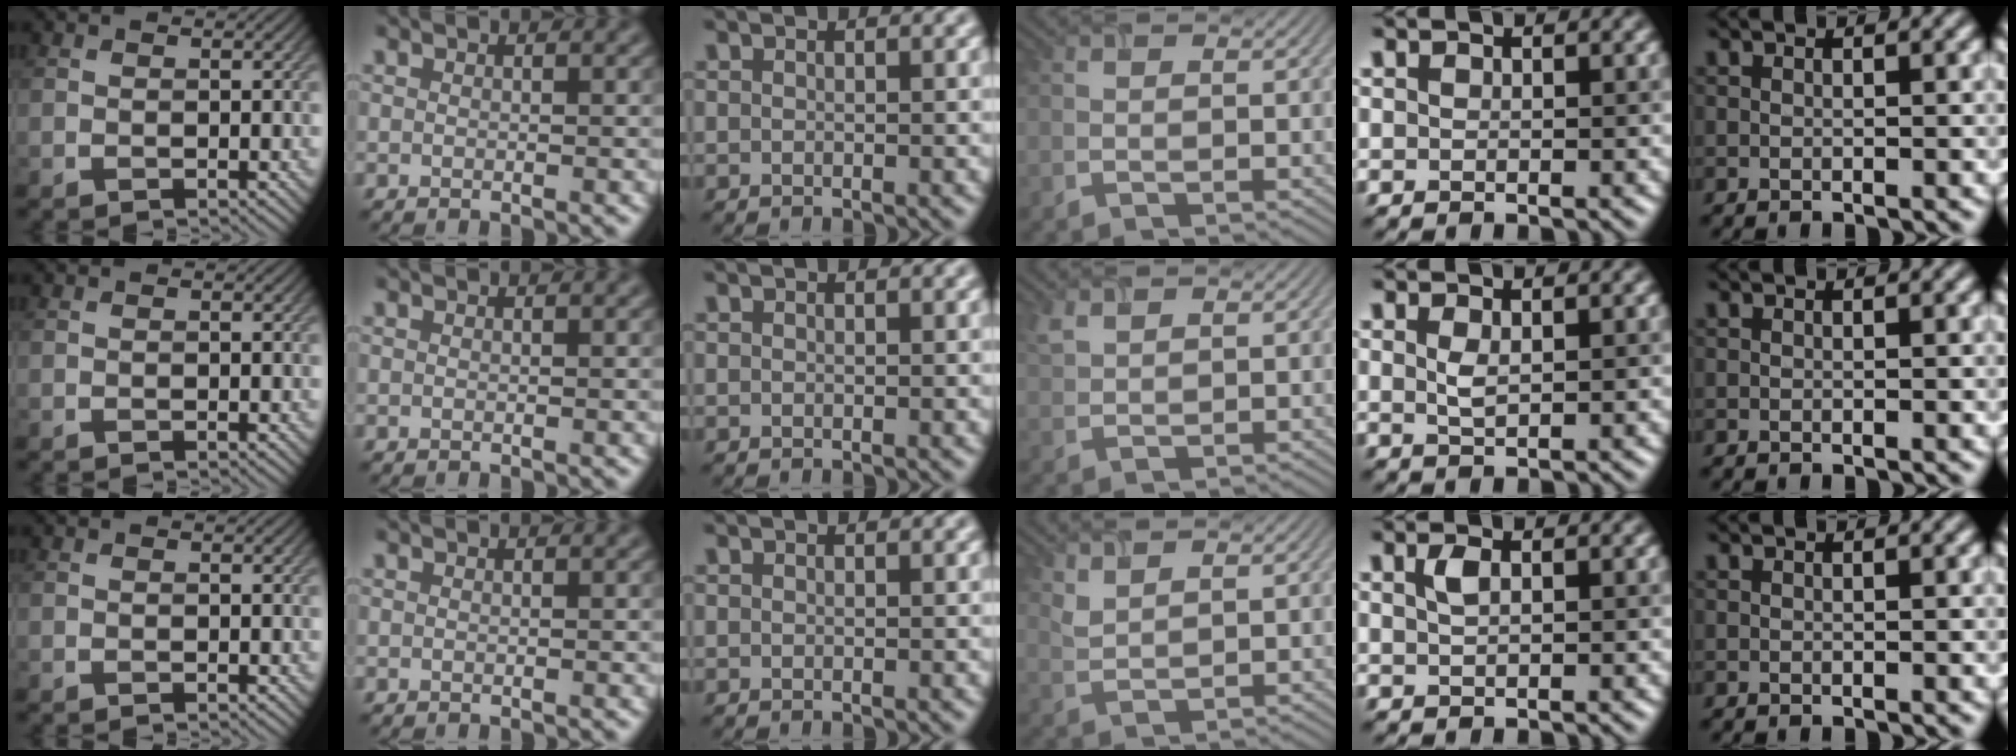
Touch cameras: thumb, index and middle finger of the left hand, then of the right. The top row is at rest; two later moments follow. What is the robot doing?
{"motion": "insert", "object": "airpods case & airpods"}